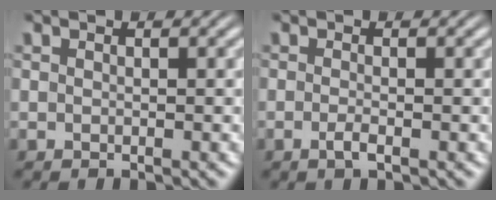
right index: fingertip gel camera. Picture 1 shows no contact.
{"total": 1.3, "force": [-1.0, 0.0, 0.9], "torque": [-0.023, -0.007, -0.015]}